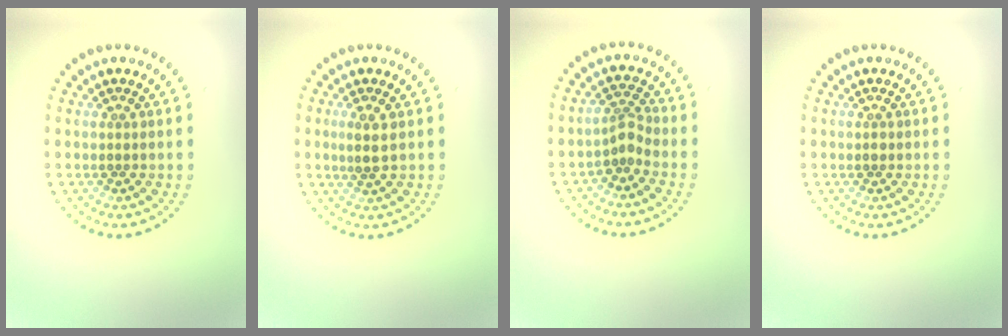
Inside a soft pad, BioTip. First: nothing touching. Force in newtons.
{"total": 1.9, "press": 1.6, "slide": 1.0}
{"total": 2.0, "press": 1.4, "slide": 1.4}
{"total": 0.7, "press": 0.7, "slide": 0.1}